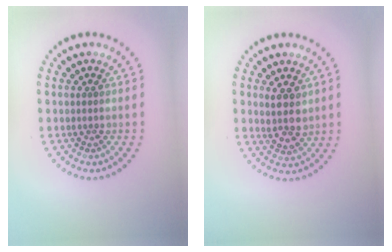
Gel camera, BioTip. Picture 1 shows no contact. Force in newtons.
{"total": 2.8, "press": 2.6, "slide": 1.0}